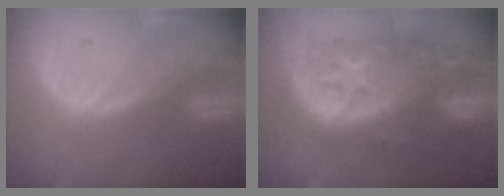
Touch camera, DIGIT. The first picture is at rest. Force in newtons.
{"total": 12.3, "press": 12.2, "slide": 1.1}